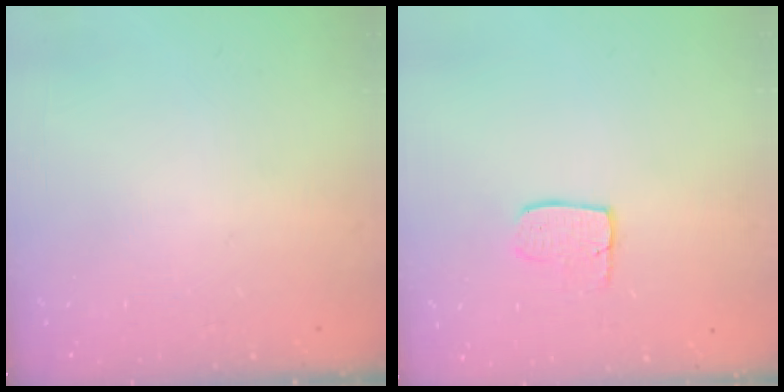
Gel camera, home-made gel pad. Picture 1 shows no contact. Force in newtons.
{"total": 5.9, "press": 5.9, "slide": 0.3}